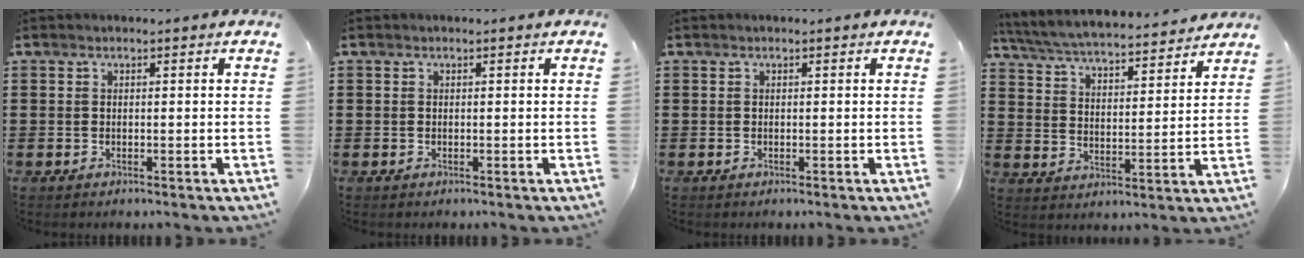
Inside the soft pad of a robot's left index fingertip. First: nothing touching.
{"total": 0.0}
{"total": 0.0}
{"total": 5.2, "force": [5.0, -0.1, 1.4], "torque": [-0.052, -0.039, 0.083]}